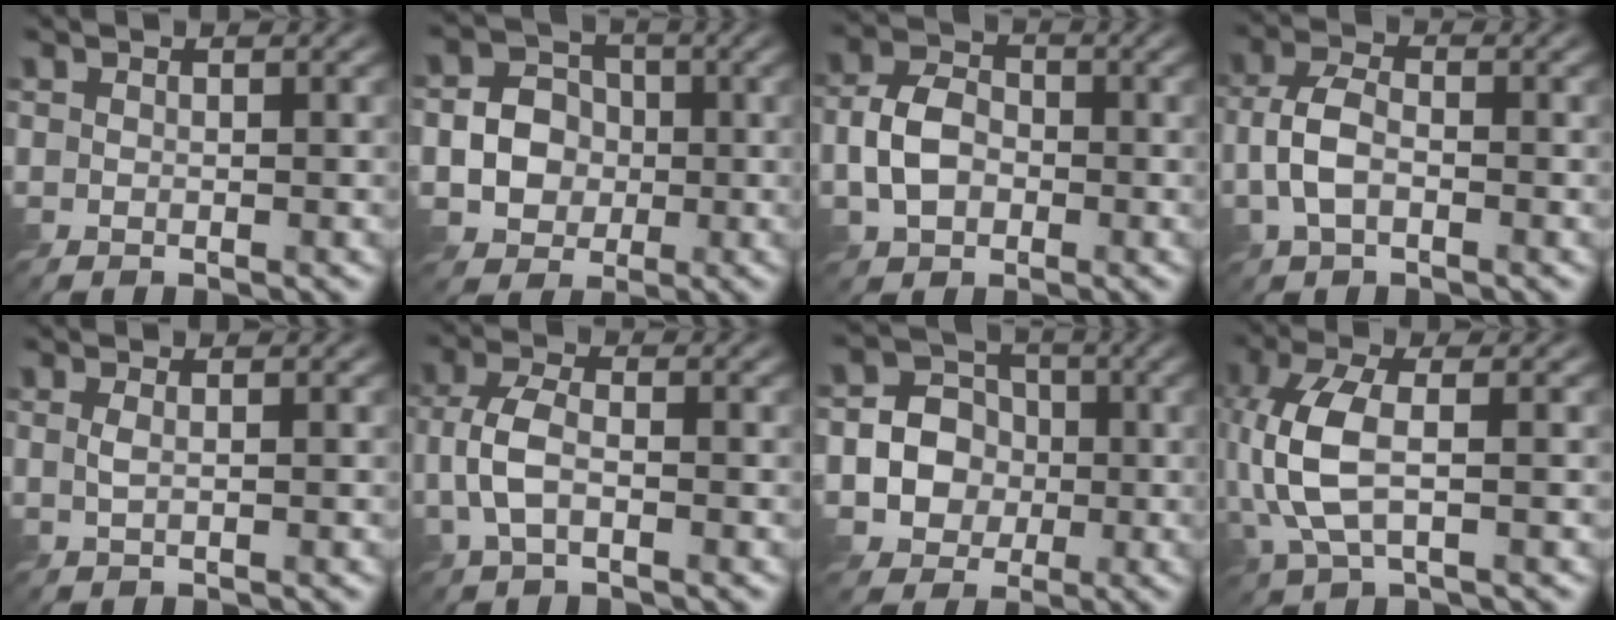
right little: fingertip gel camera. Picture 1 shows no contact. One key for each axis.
{"total": 4.5, "fx": -1.0, "fy": 3.9, "fz": 2.0, "tx": -0.025, "ty": 0.000, "tz": -0.033}
{"total": 4.6, "fx": -1.3, "fy": 3.3, "fz": 2.9, "tx": -0.059, "ty": 0.003, "tz": -0.030}
{"total": 3.9, "fx": -1.3, "fy": 2.2, "fz": 2.9, "tx": -0.066, "ty": 0.004, "tz": -0.032}
{"total": 0.9, "fx": -0.1, "fy": 0.3, "fz": 0.9, "tx": -0.018, "ty": -0.001, "tz": -0.003}
{"total": 3.9, "fx": -1.3, "fy": 2.0, "fz": 3.1, "tx": -0.076, "ty": 0.004, "tz": -0.031}
{"total": 5.7, "fx": -1.0, "fy": 5.1, "fz": 2.2, "tx": -0.023, "ty": 0.008, "tz": -0.035}
{"total": 6.6, "fx": -0.7, "fy": 3.3, "fz": 5.7, "tx": -0.146, "ty": 0.004, "tz": -0.017}